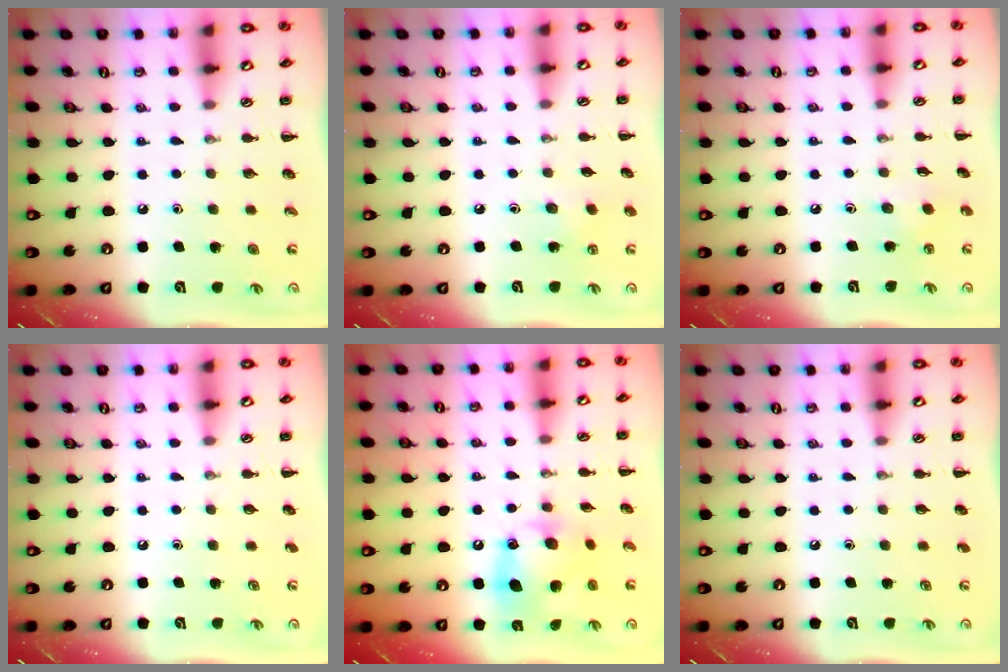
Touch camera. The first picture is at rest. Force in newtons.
{"total": 5.1, "press": 4.9, "slide": 1.4}
{"total": 2.7, "press": 2.6, "slide": 0.6}
{"total": 0.0}
{"total": 13.1, "press": 12.9, "slide": 1.9}
{"total": 0.0}